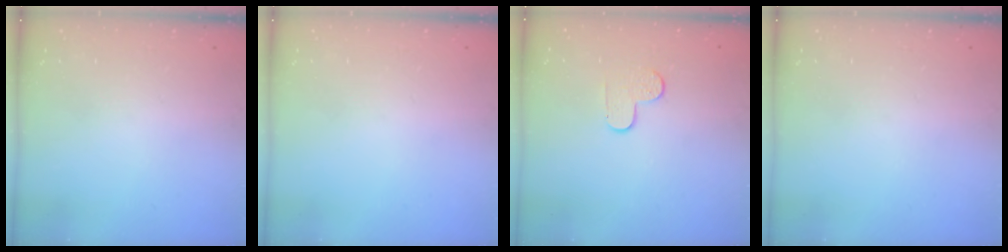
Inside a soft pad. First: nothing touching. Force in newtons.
{"total": 0.0}
{"total": 4.6, "press": 4.5, "slide": 0.5}
{"total": 0.0}